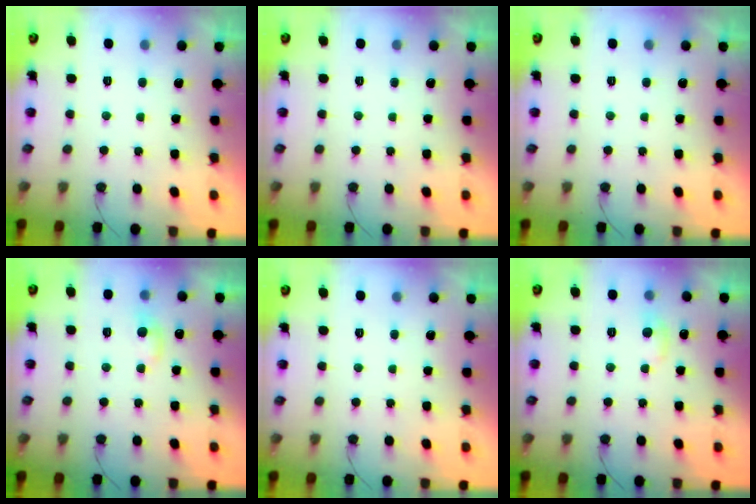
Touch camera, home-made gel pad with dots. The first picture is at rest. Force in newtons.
{"total": 0.0}
{"total": 0.0}
{"total": 4.9, "press": 4.8, "slide": 0.6}
{"total": 0.0}
{"total": 5.5, "press": 5.5, "slide": 0.7}